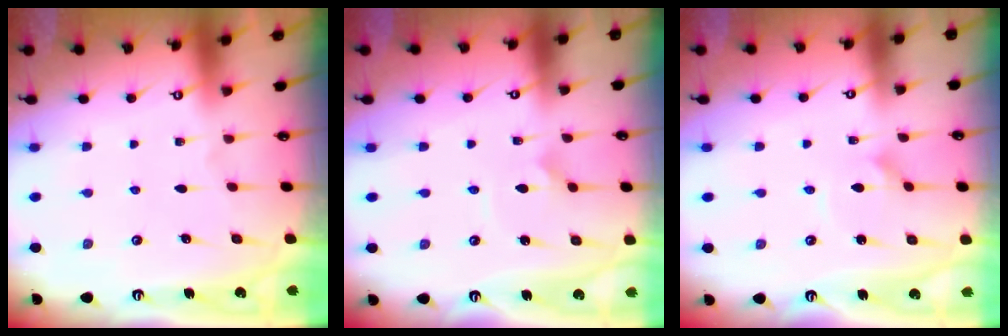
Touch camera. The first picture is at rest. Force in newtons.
{"total": 3.6, "press": 3.6, "slide": 0.4}
{"total": 2.0, "press": 2.0, "slide": 0.0}